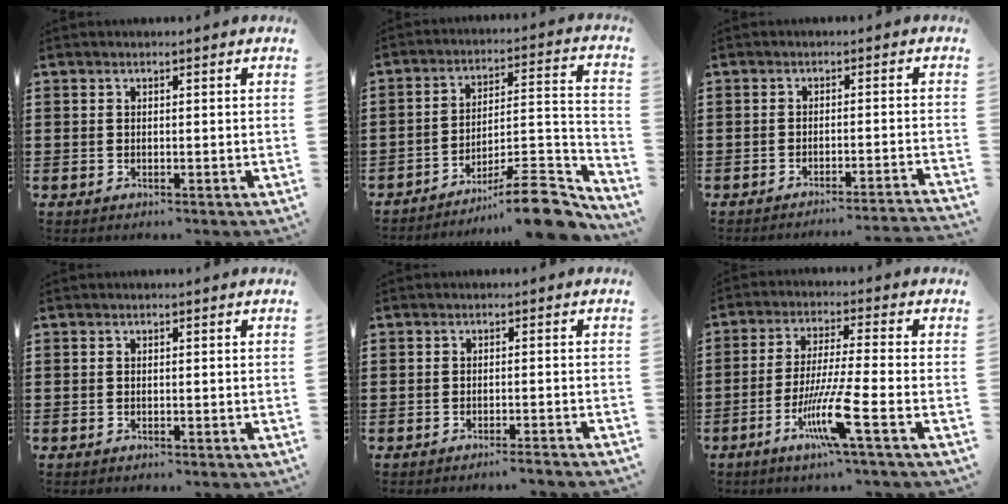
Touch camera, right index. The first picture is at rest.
{"total": 11.3, "force": [-9.3, 1.8, 6.2], "torque": [-0.075, 0.028, -0.177]}
{"total": 2.4, "force": [-2.2, -0.6, 0.7], "torque": [-0.014, -0.005, -0.046]}
{"total": 0.0}
{"total": 1.6, "force": [-1.3, -0.3, 0.8], "torque": [-0.012, 0.000, -0.026]}
{"total": 9.5, "force": [-4.6, -0.1, 8.4], "torque": [-0.170, -0.014, -0.089]}